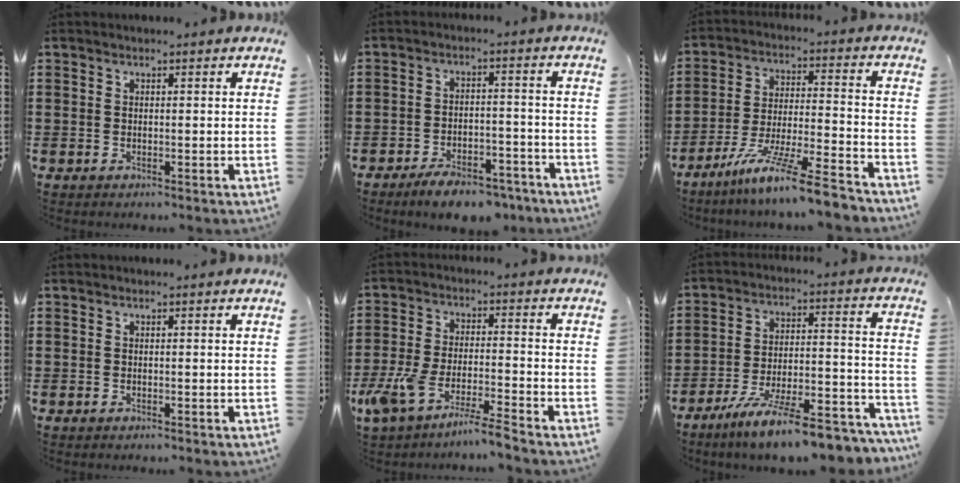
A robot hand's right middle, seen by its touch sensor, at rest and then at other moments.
{"total": 5.9, "force": [-5.4, 1.0, 2.1], "torque": [-0.037, 0.004, -0.101]}
{"total": 11.4, "force": [-9.4, -0.2, 6.4], "torque": [-0.115, 0.009, -0.181]}
{"total": 0.0}
{"total": 7.0, "force": [-6.1, -0.1, 3.5], "torque": [-0.096, -0.021, -0.122]}
{"total": 11.4, "force": [-9.7, 0.6, 6.0], "torque": [-0.094, 0.019, -0.181]}